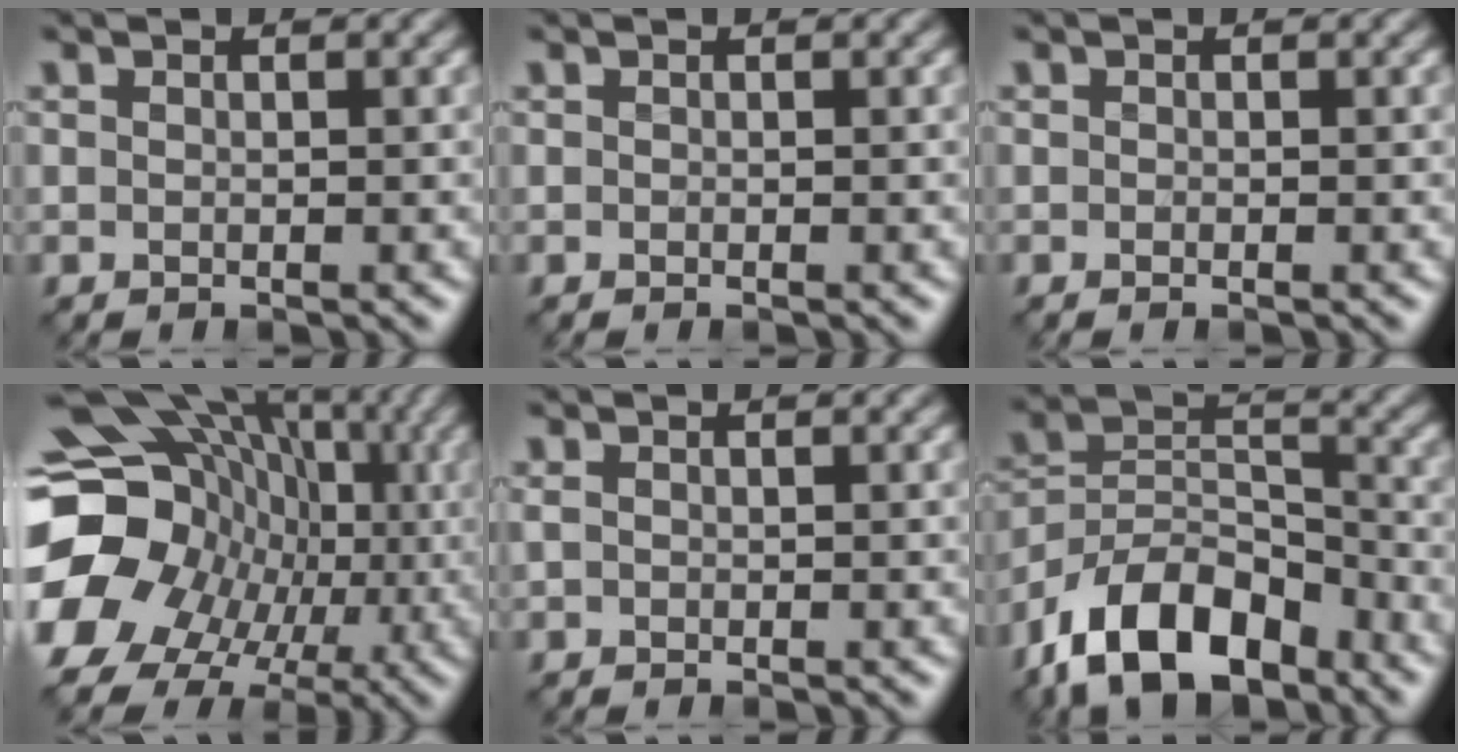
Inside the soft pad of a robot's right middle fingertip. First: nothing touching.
{"total": 0.0}
{"total": 0.0}
{"total": 19.8, "force": [-3.7, 16.3, 10.6], "torque": [-0.184, -0.011, -0.085]}
{"total": 0.7, "force": [0.1, 0.5, 0.5], "torque": [-0.010, 0.002, 0.001]}
{"total": 10.8, "force": [-7.4, 5.3, 5.8], "torque": [-0.101, 0.009, -0.151]}